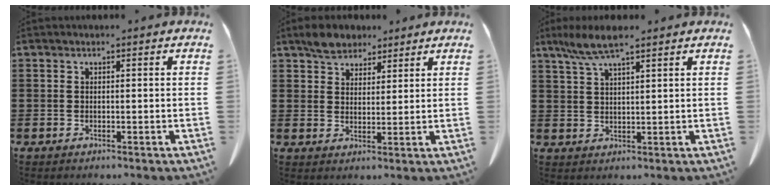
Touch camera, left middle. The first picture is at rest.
{"total": 4.4, "force": [3.6, 2.3, 0.9], "torque": [-0.023, 0.002, 0.067]}
{"total": 5.7, "force": [3.9, 0.7, 4.0], "torque": [-0.087, -0.001, 0.071]}